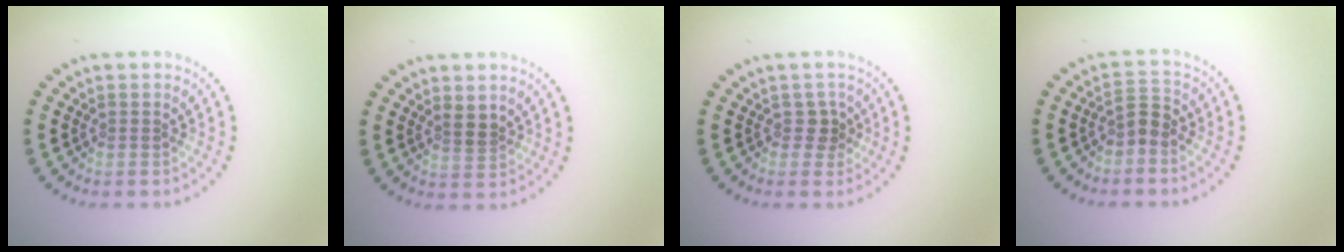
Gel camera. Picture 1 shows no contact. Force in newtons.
{"total": 1.6, "press": 1.5, "slide": 0.7}
{"total": 1.3, "press": 1.0, "slide": 0.9}
{"total": 1.7, "press": 1.3, "slide": 1.1}